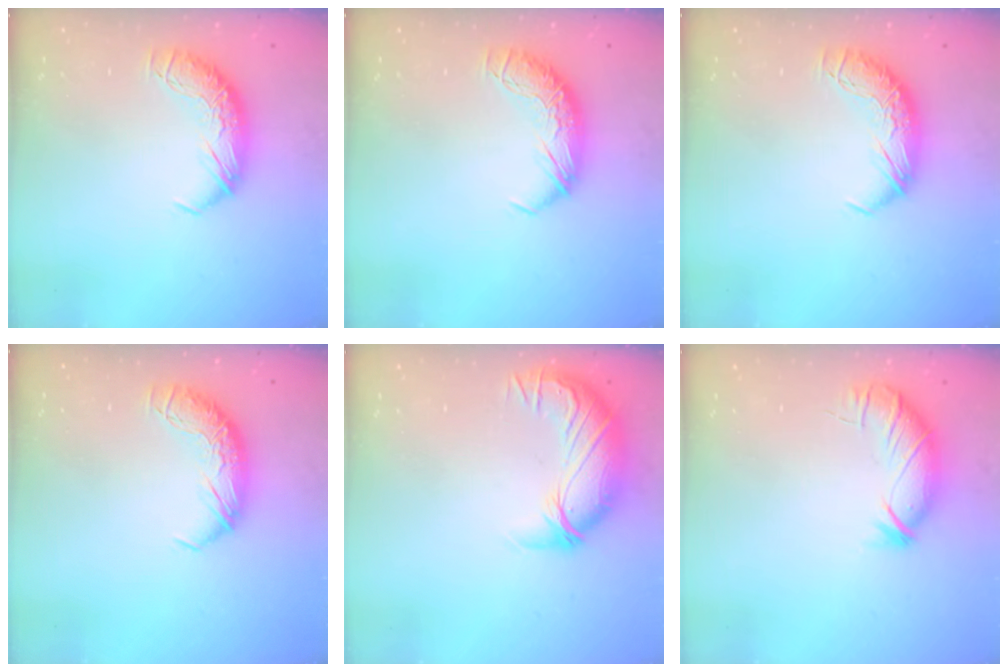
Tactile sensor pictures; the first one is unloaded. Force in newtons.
{"total": 0.0}
{"total": 0.0}
{"total": 0.0}
{"total": 2.8, "press": 0.0, "slide": 2.8}
{"total": 3.8, "press": 3.4, "slide": 1.6}